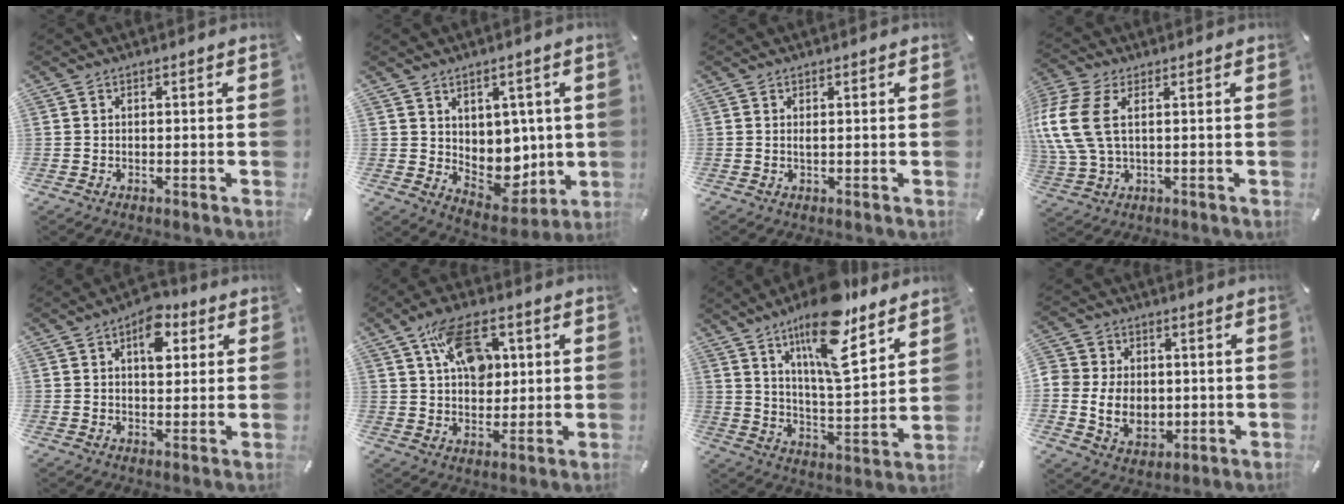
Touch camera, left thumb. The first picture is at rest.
{"total": 7.7, "force": [3.5, 6.6, 1.9], "torque": [-0.017, -0.045, 0.076]}
{"total": 0.7, "force": [0.3, 0.1, 0.6], "torque": [-0.013, -0.001, 0.004]}
{"total": 10.8, "force": [2.7, 6.1, 8.5], "torque": [-0.208, -0.004, 0.050]}
{"total": 8.6, "force": [3.0, 5.4, 5.9], "torque": [-0.059, -0.009, 0.044]}
{"total": 13.3, "force": [4.9, 8.9, 8.6], "torque": [-0.140, 0.006, 0.090]}
{"total": 17.8, "force": [11.8, 5.9, 12.0], "torque": [-0.203, -0.064, 0.196]}
{"total": 9.8, "force": [-0.5, 8.4, 5.2], "torque": [-0.105, 0.005, -0.008]}